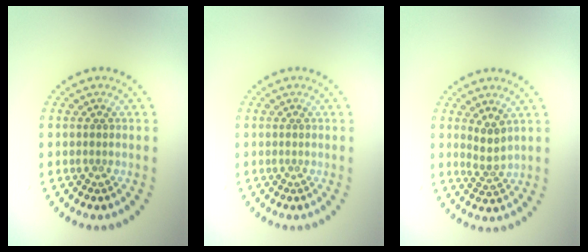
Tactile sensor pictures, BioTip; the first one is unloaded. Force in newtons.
{"total": 0.0}
{"total": 2.0, "press": 1.5, "slide": 1.3}